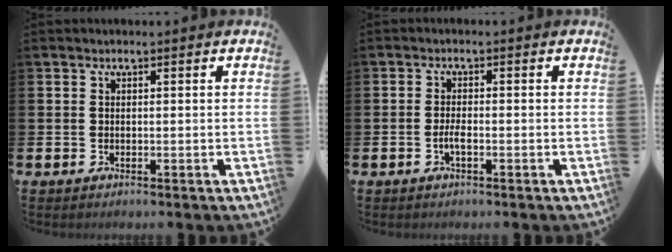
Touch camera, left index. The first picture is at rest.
{"total": 1.7, "force": [-0.7, 0.5, 1.5], "torque": [-0.033, 0.004, -0.012]}